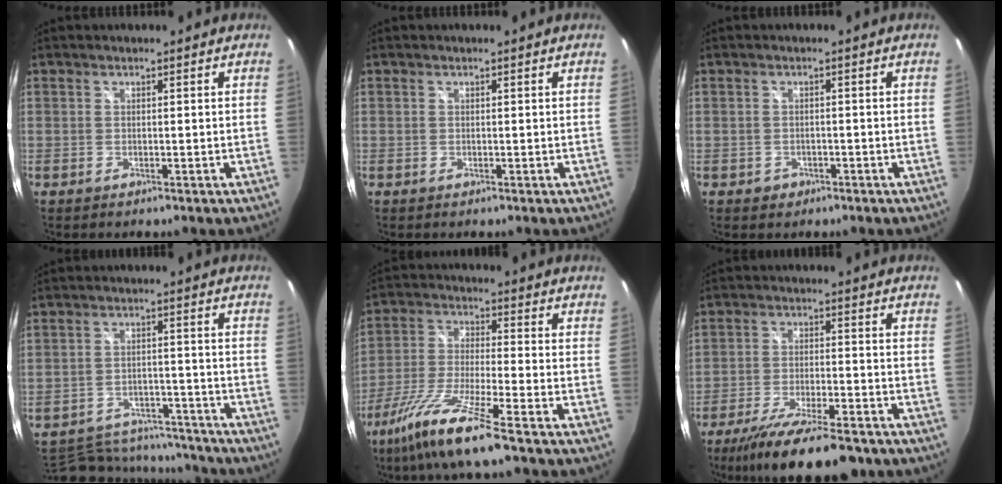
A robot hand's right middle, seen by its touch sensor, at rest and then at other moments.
{"total": 0.0}
{"total": 2.1, "force": [-1.0, 1.8, 0.5], "torque": [-0.013, 0.001, -0.011]}
{"total": 16.4, "force": [-14.4, 6.2, 4.9], "torque": [-0.116, 0.020, -0.182]}
{"total": 13.5, "force": [-9.5, -0.4, 9.6], "torque": [-0.198, -0.030, -0.176]}
{"total": 16.3, "force": [-12.8, 3.4, 9.5], "torque": [-0.189, -0.036, -0.204]}